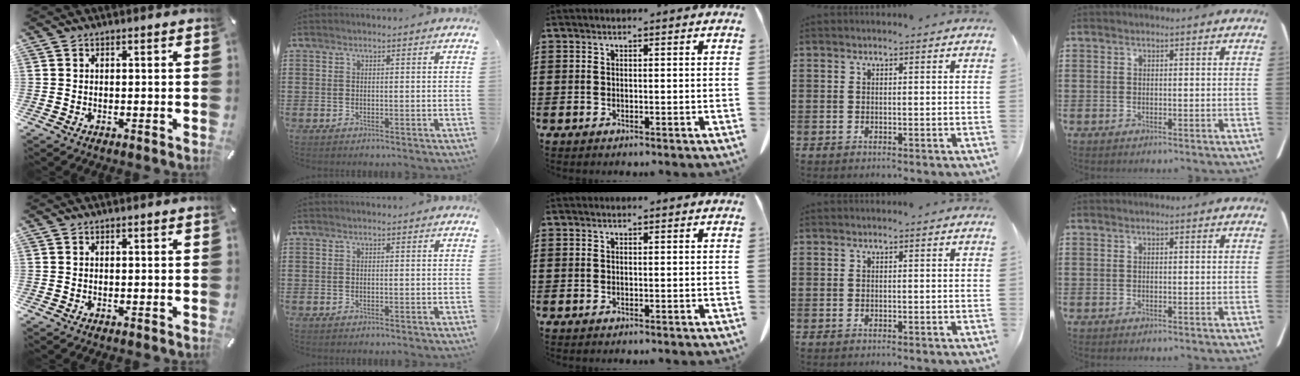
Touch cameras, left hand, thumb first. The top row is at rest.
{}